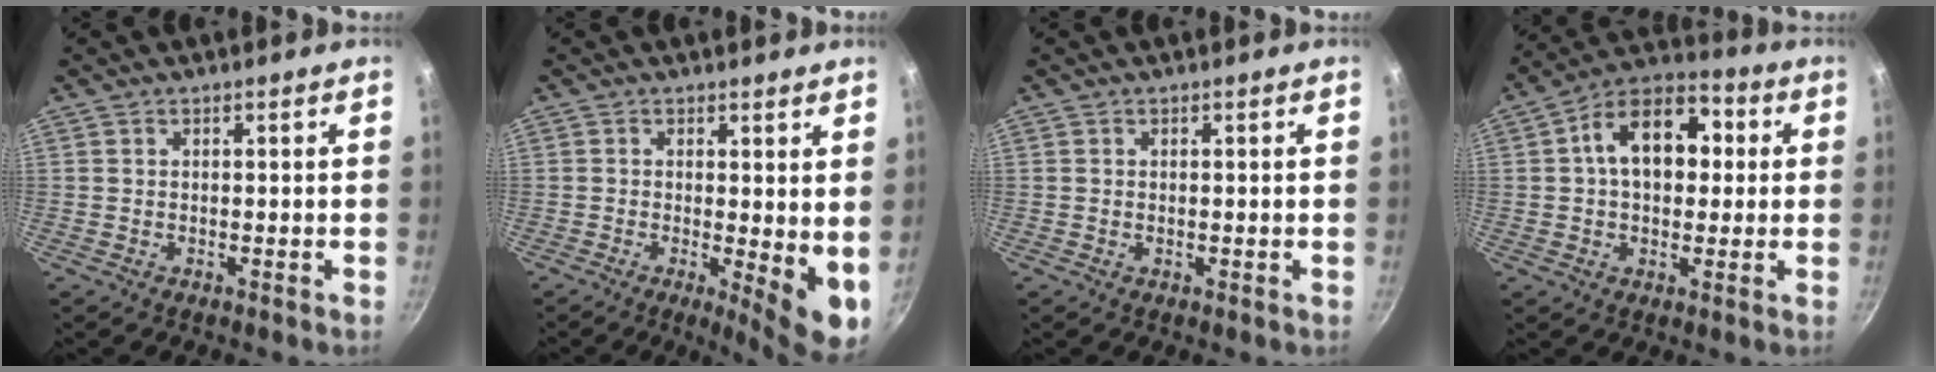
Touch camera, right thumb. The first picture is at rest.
{"total": 8.1, "force": [-0.2, 2.5, 7.7], "torque": [-0.095, -0.019, -0.001]}
{"total": 0.0}
{"total": 14.5, "force": [2.2, 9.7, 10.5], "torque": [-0.120, 0.028, 0.015]}